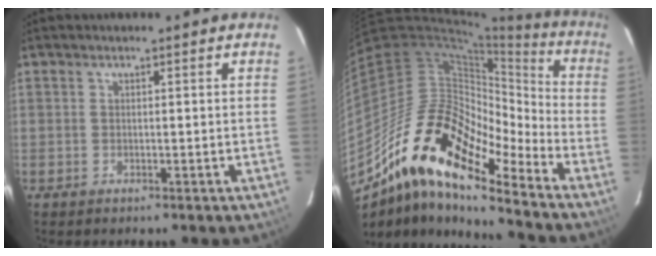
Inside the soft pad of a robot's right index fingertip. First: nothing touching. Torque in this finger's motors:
{"motor_torque": [1.08, -1.06, 1.05, 0.15]}